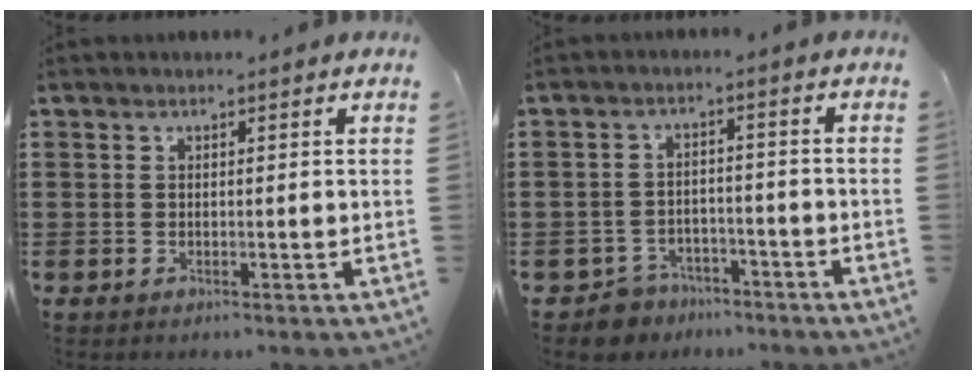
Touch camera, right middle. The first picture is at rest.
{"total": 4.3, "force": [-4.1, 1.2, 0.2], "torque": [-0.024, 0.001, -0.089]}